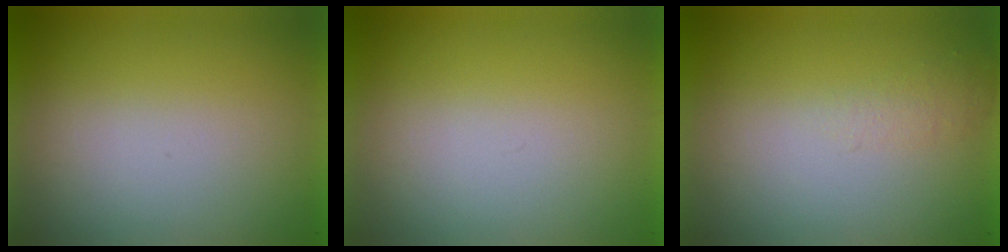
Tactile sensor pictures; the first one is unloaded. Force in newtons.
{"total": 0.0}
{"total": 1.0}